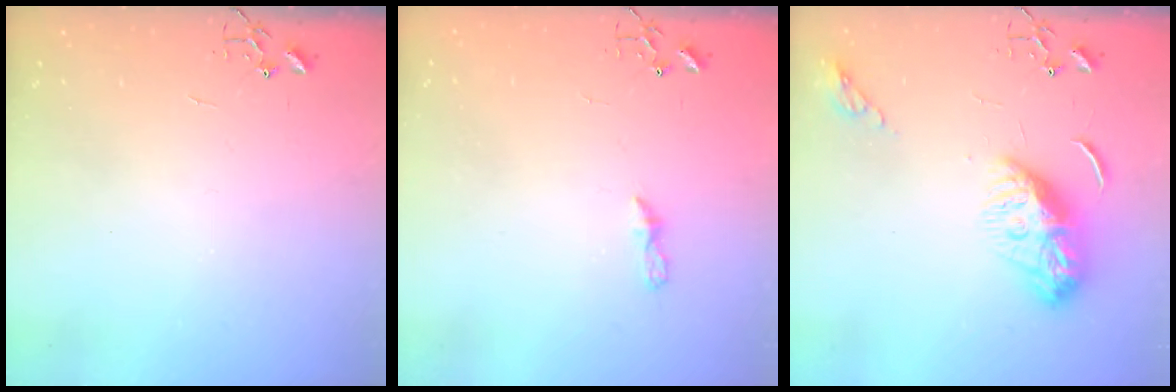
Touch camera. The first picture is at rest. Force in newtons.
{"total": 5.1, "press": 5.0, "slide": 0.4}
{"total": 11.5, "press": 11.4, "slide": 0.6}